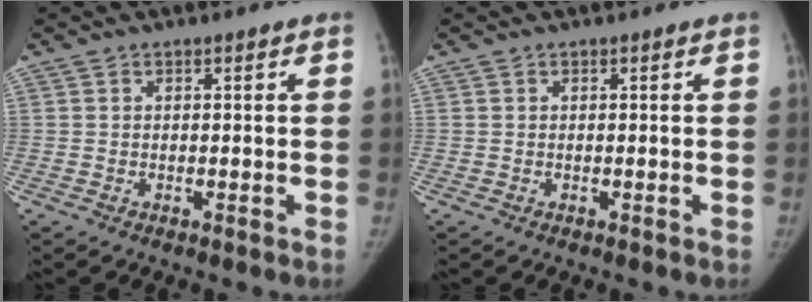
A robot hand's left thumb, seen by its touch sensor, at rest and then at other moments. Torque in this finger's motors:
{"motor_torque": [0.00, -0.01, 0.05, -0.05, 0.00]}